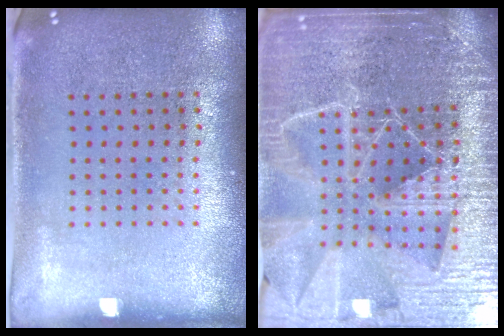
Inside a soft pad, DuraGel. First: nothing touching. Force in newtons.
{"total": 6.5, "press": 5.5, "slide": 3.3}